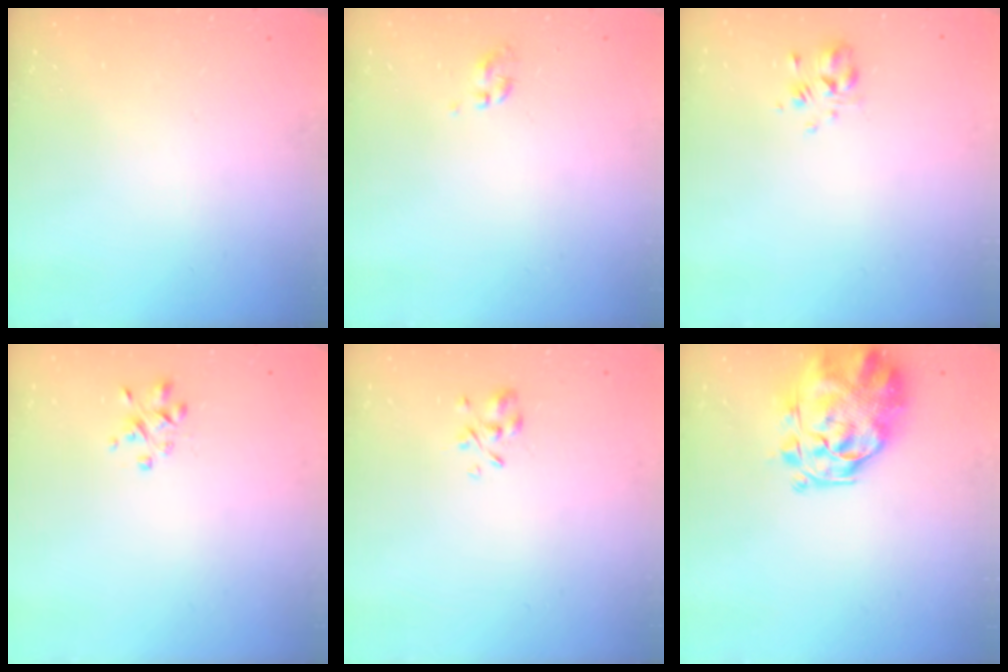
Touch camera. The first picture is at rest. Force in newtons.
{"total": 0.0}
{"total": 2.3, "press": 2.1, "slide": 1.0}
{"total": 2.5, "press": 2.5, "slide": 0.6}
{"total": 2.8, "press": 2.6, "slide": 1.0}
{"total": 3.7, "press": 3.3, "slide": 1.6}